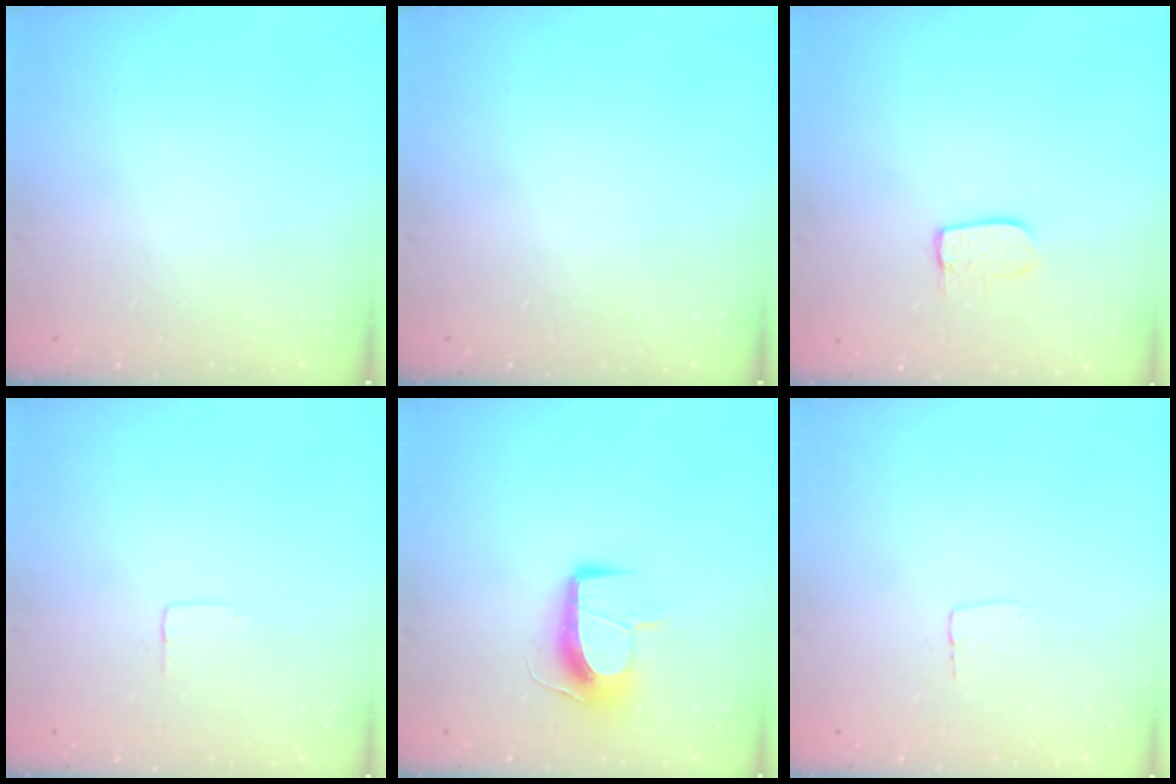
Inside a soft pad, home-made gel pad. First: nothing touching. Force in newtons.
{"total": 0.0}
{"total": 7.0, "press": 7.0, "slide": 0.5}
{"total": 2.5, "press": 2.5, "slide": 0.1}
{"total": 12.7, "press": 12.7, "slide": 0.5}
{"total": 2.7, "press": 2.7, "slide": 0.1}